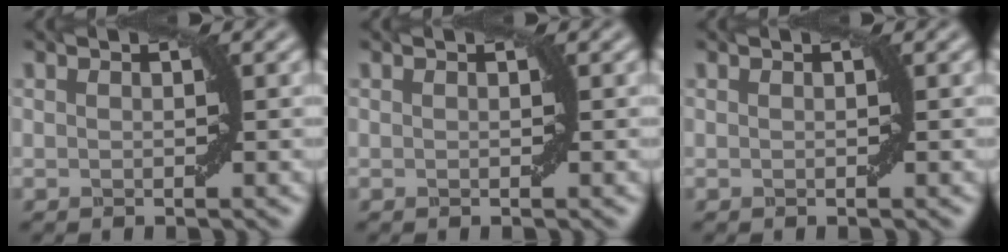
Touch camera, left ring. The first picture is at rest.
{"total": 0.0}
{"total": 0.0}